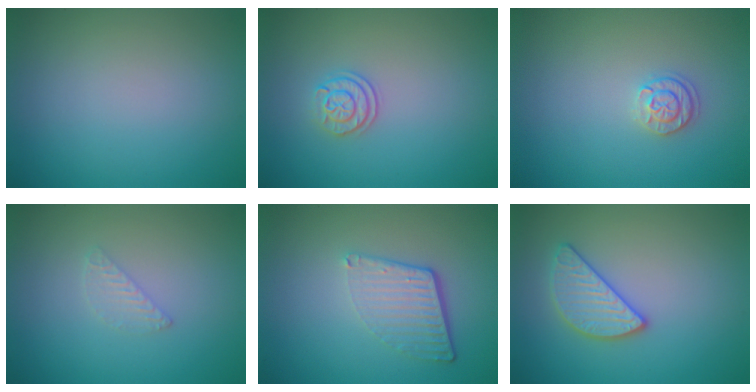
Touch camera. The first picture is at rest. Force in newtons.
{"total": 2.0, "press": 1.8, "slide": 0.9}
{"total": 1.8, "press": 1.7, "slide": 0.4}
{"total": 1.1, "press": 1.1, "slide": 0.1}
{"total": 4.2, "press": 2.7, "slide": 3.2}
{"total": 2.7, "press": 2.7, "slide": 0.1}